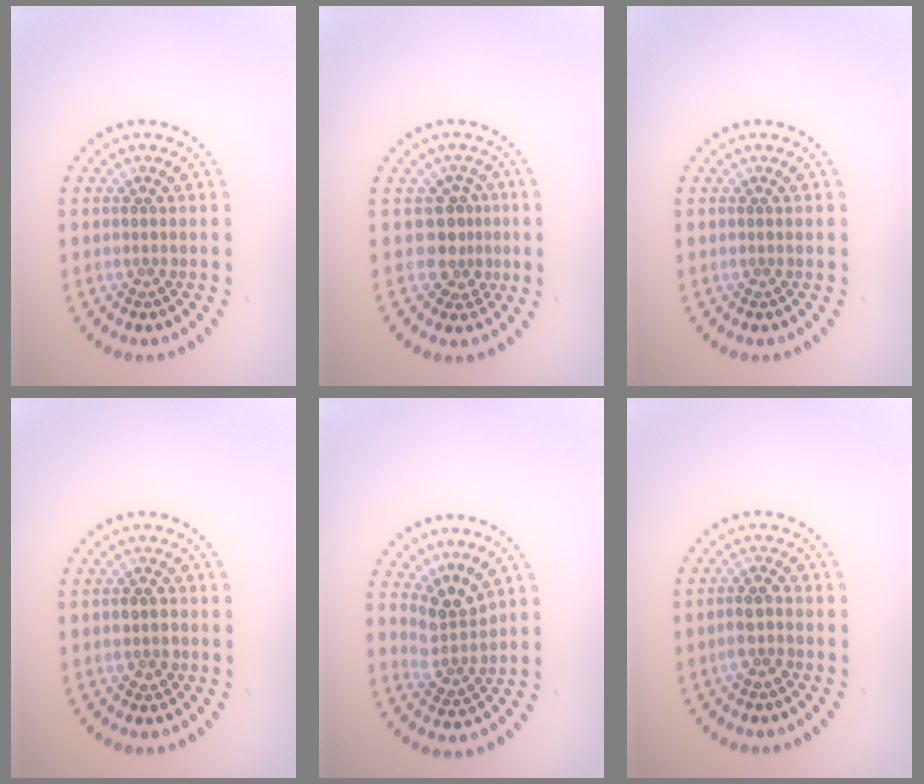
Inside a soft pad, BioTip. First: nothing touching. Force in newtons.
{"total": 2.6, "press": 1.9, "slide": 1.8}
{"total": 0.0}
{"total": 1.5, "press": 1.5, "slide": 0.4}
{"total": 3.1, "press": 2.2, "slide": 2.1}
{"total": 1.9, "press": 1.8, "slide": 0.7}